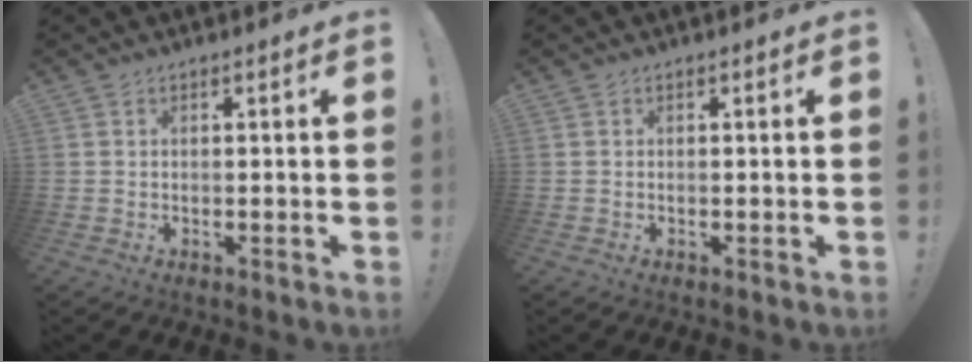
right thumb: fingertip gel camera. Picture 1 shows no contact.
{"total": 0.0}